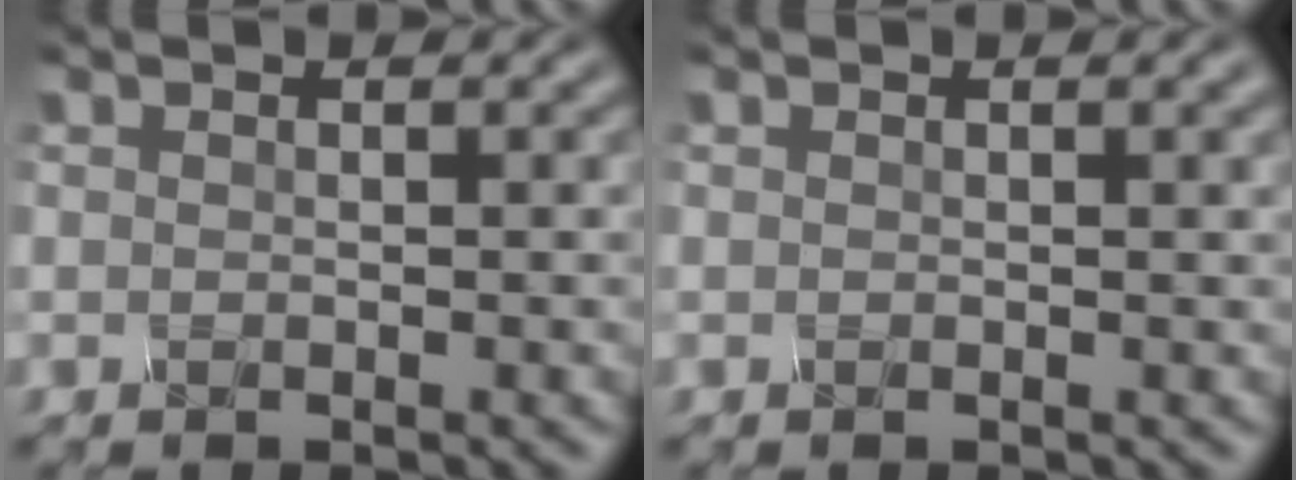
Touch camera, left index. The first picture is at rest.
{"total": 1.6, "force": [0.9, 0.6, 1.2], "torque": [-0.008, 0.007, 0.013]}